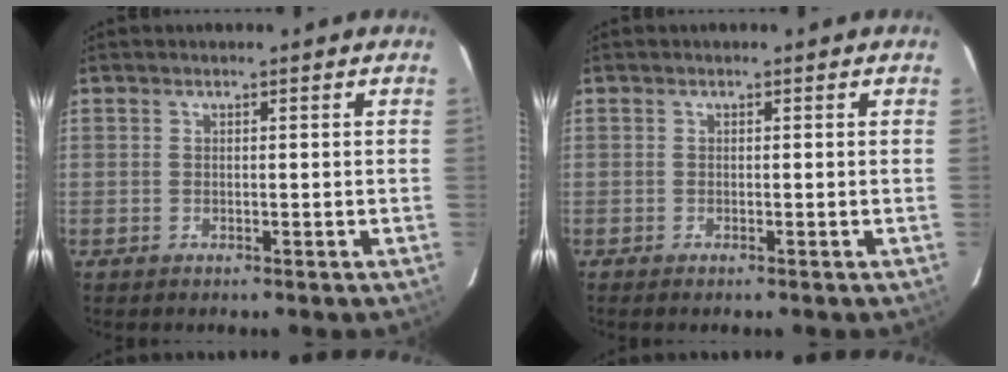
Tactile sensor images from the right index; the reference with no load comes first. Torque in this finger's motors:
{"motor_torque": [0.02, 0.03, 0.09, 0.01]}